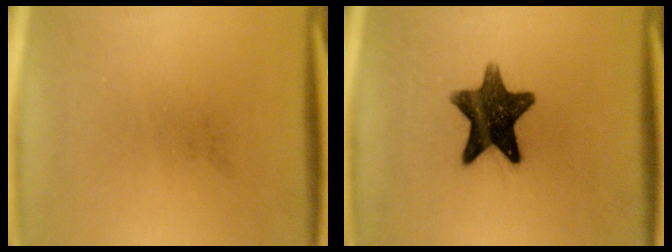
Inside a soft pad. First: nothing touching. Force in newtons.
{"total": 12.2}